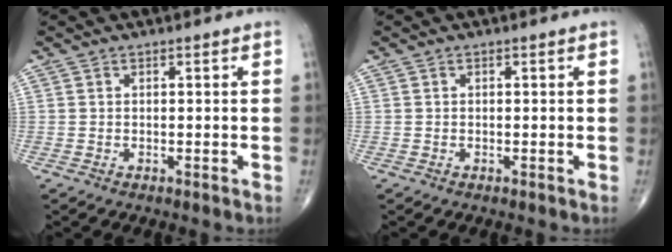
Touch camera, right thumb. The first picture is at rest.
{"total": 0.0}